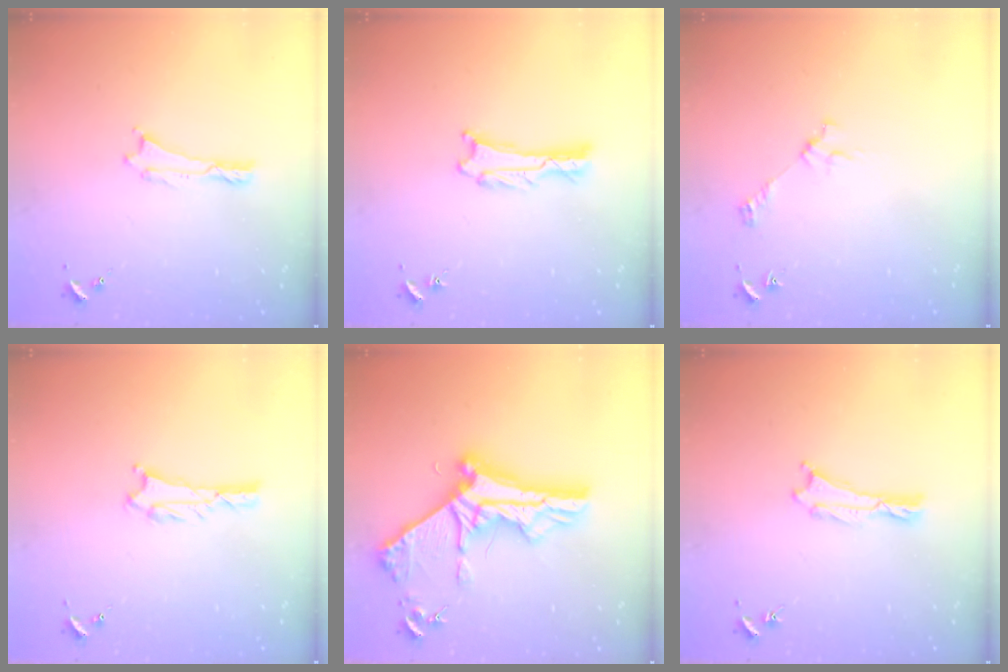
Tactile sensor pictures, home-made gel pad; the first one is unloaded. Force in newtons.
{"total": 0.9, "press": 0.8, "slide": 0.1}
{"total": 3.1, "press": 3.1, "slide": 0.2}
{"total": 0.7, "press": 0.7, "slide": 0.1}
{"total": 10.0, "press": 9.9, "slide": 1.3}
{"total": 0.0}